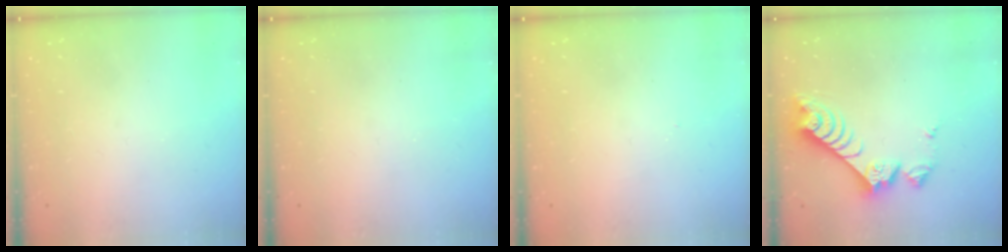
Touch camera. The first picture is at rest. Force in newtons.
{"total": 0.0}
{"total": 3.4, "press": 3.3, "slide": 0.4}
{"total": 9.4, "press": 9.4, "slide": 0.6}